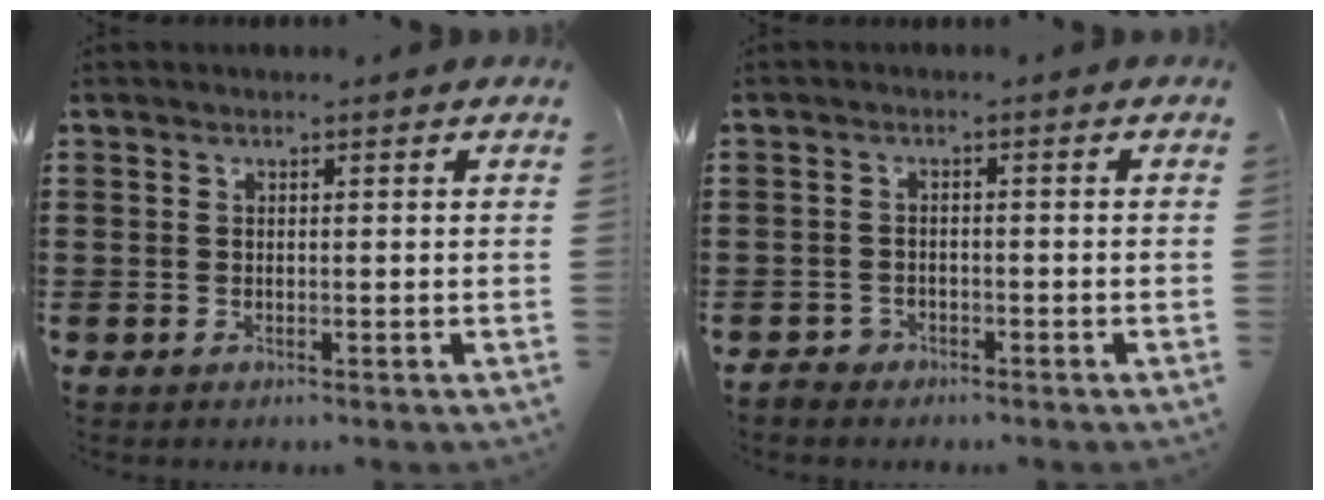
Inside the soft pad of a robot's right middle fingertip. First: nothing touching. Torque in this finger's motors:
{"motor_torque": [-0.59, 0.49, 0.01, -0.01]}